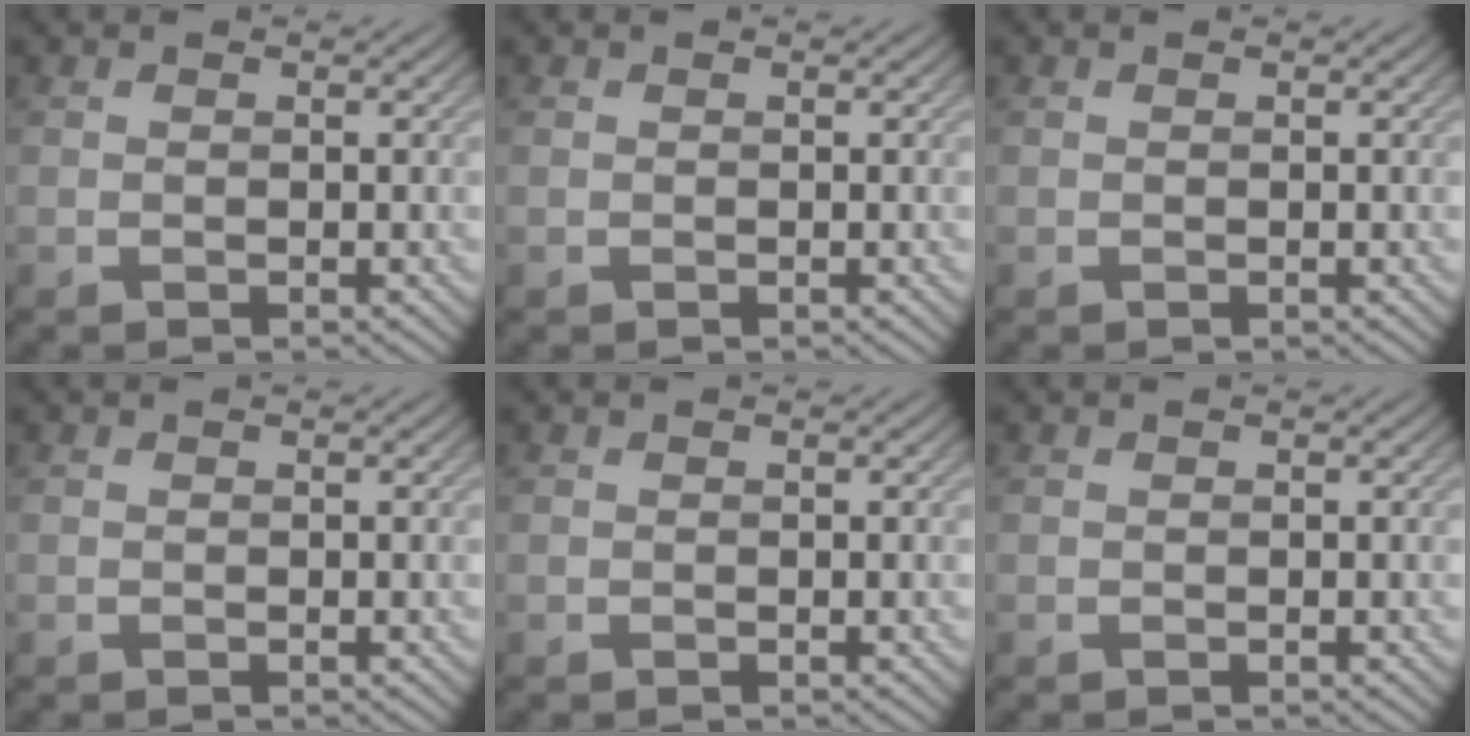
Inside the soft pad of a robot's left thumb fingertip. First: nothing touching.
{"total": 0.0}
{"total": 0.0}
{"total": 0.0}
{"total": 0.0}
{"total": 0.0}